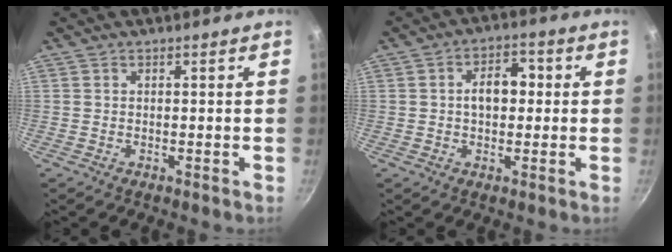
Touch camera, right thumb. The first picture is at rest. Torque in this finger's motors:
{"motor_torque": [0.93, 1.03, 0.91, -0.07, 0.09]}